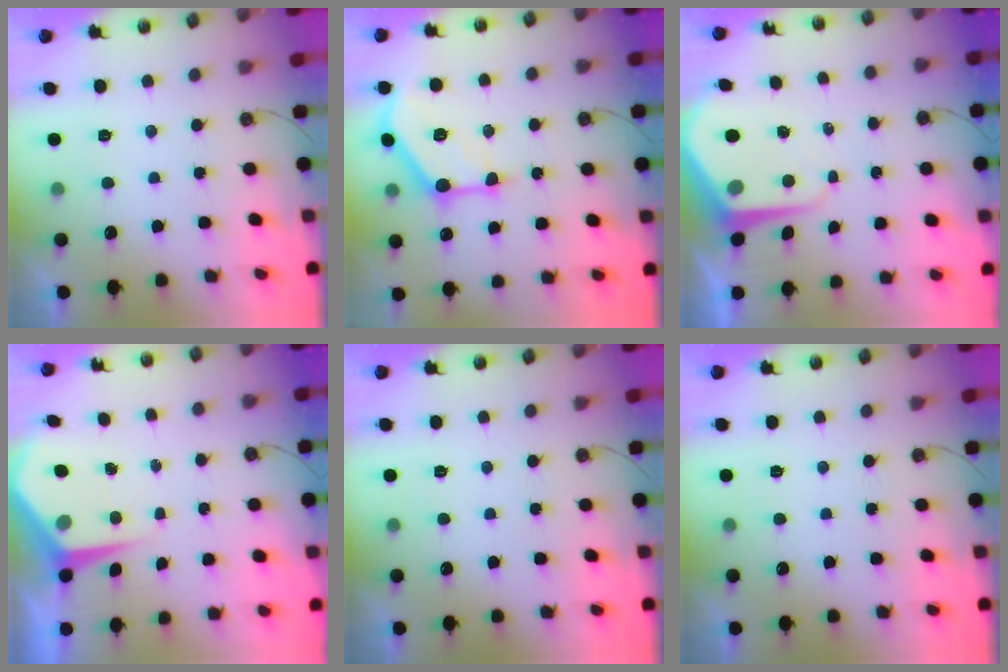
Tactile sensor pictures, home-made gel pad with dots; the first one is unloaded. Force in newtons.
{"total": 14.1, "press": 14.1, "slide": 0.6}
{"total": 7.8, "press": 7.7, "slide": 0.7}
{"total": 5.3, "press": 5.3, "slide": 0.1}
{"total": 0.0}
{"total": 0.0}